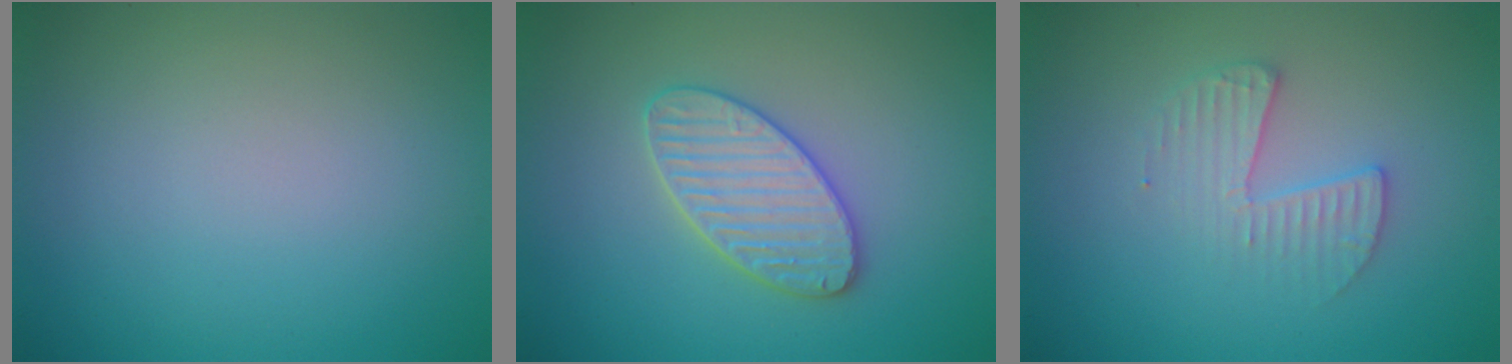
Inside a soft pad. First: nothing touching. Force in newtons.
{"total": 3.5, "press": 3.5, "slide": 0.3}
{"total": 2.3, "press": 2.3, "slide": 0.3}